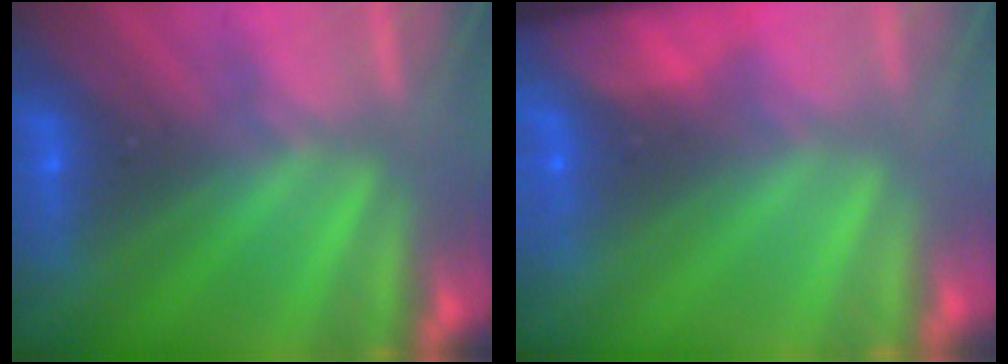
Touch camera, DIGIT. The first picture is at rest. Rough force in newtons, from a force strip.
{"total": 10.1}